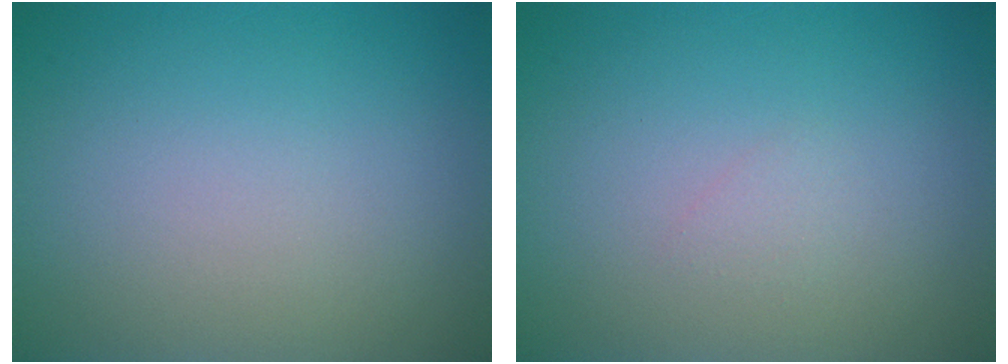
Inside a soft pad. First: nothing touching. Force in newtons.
{"total": 0.6, "press": 0.6, "slide": 0.1}